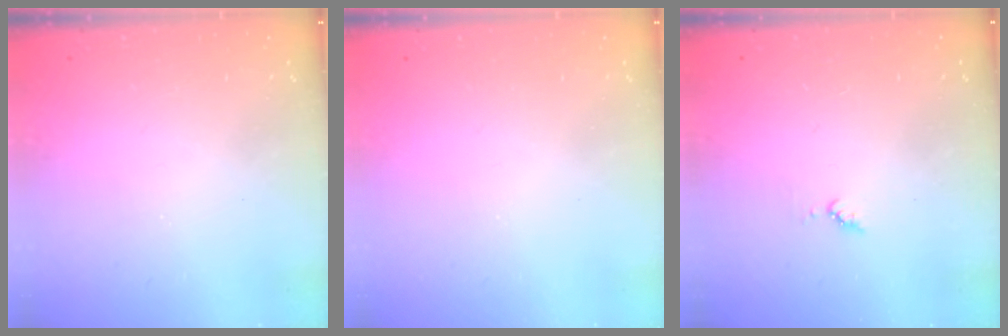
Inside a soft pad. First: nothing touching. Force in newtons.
{"total": 0.0}
{"total": 4.4, "press": 4.3, "slide": 0.4}